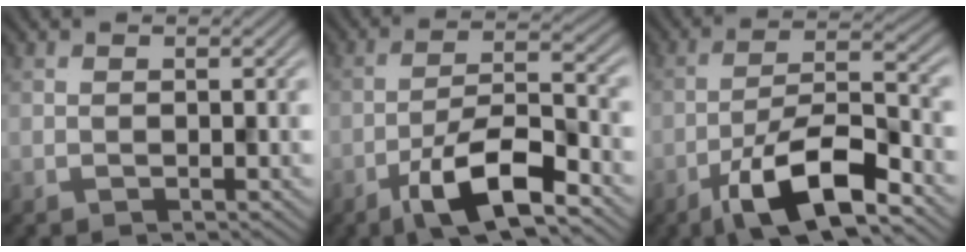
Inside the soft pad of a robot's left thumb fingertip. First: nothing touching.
{"total": 9.8, "force": [-6.0, 2.6, 7.3], "torque": [-0.127, 0.004, -0.115]}
{"total": 11.4, "force": [-6.9, 3.2, 8.5], "torque": [-0.146, 0.003, -0.134]}